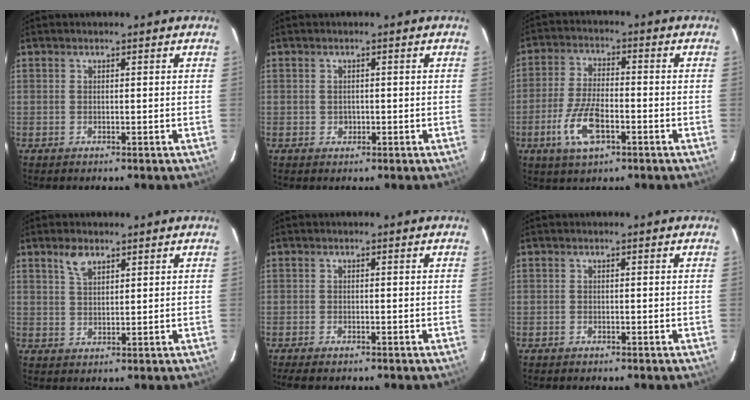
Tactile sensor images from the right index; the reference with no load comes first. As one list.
[{"total": 1.2, "force": [-0.2, 1.2, 0.3], "torque": [-0.001, 0.002, 0.000]}, {"total": 9.6, "force": [-3.9, 3.8, 7.9], "torque": [-0.171, -0.005, -0.073]}, {"total": 3.5, "force": [2.4, 1.7, 2.0], "torque": [-0.037, 0.005, 0.046]}, {"total": 3.2, "force": [-2.6, 0.7, 1.6], "torque": [-0.040, -0.014, -0.046]}, {"total": 0.6, "force": [-0.5, 0.3, -0.1], "torque": [-0.001, 0.002, -0.010]}]